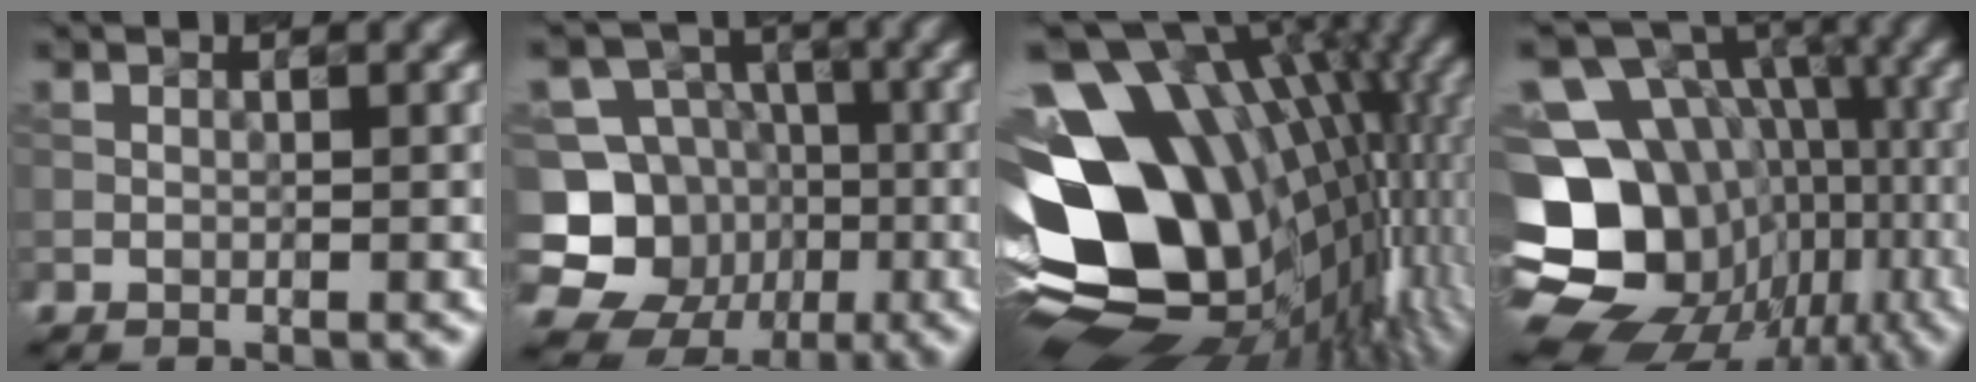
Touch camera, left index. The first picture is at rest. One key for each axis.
{"total": 12.9, "fx": -4.2, "fy": 11.9, "fz": 3.0, "tx": -0.088, "ty": -0.008, "tz": -0.073}
{"total": 18.3, "fx": -0.2, "fy": 12.9, "fz": 12.9, "tx": -0.236, "ty": -0.011, "tz": 0.018}
{"total": 17.9, "fx": -5.8, "fy": 14.7, "fz": 8.5, "tx": -0.175, "ty": -0.003, "tz": -0.086}